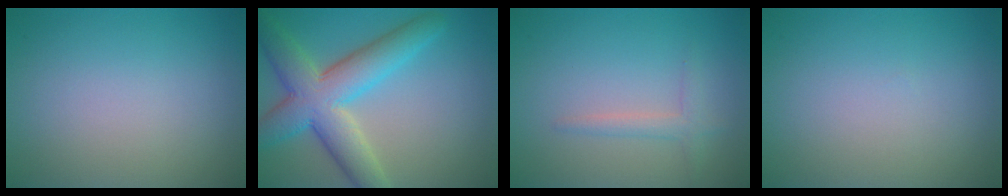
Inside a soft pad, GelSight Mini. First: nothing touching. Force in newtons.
{"total": 8.2, "press": 8.2, "slide": 0.4}
{"total": 1.6, "press": 1.6, "slide": 0.1}
{"total": 0.0}